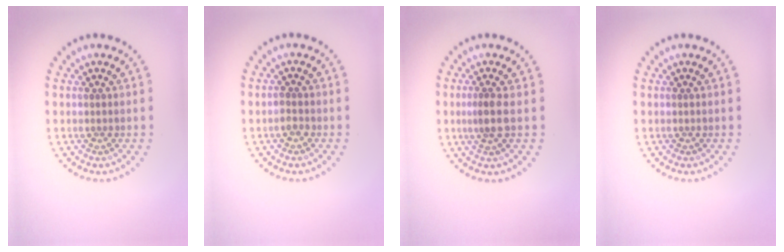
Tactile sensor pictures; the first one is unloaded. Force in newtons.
{"total": 0.9, "press": 0.9, "slide": 0.2}
{"total": 2.1, "press": 1.6, "slide": 1.3}
{"total": 0.0}